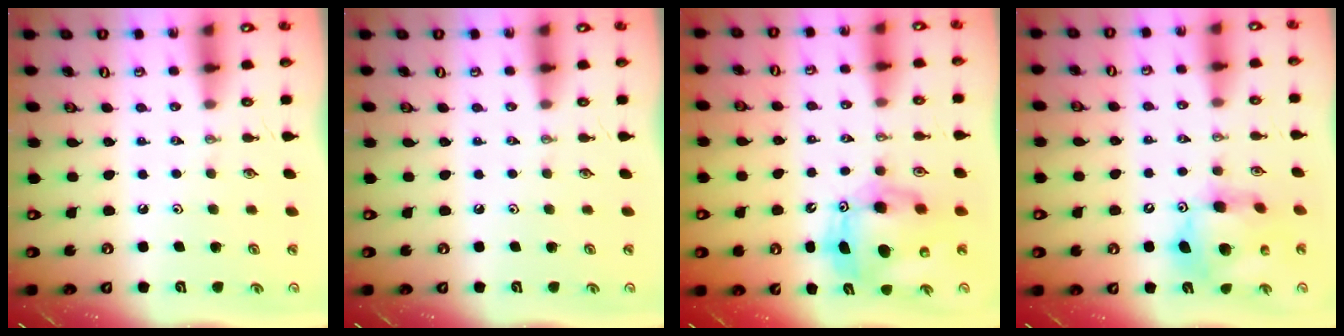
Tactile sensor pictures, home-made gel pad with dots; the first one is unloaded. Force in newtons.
{"total": 0.0}
{"total": 11.6, "press": 11.4, "slide": 2.6}
{"total": 12.9, "press": 12.9, "slide": 1.1}